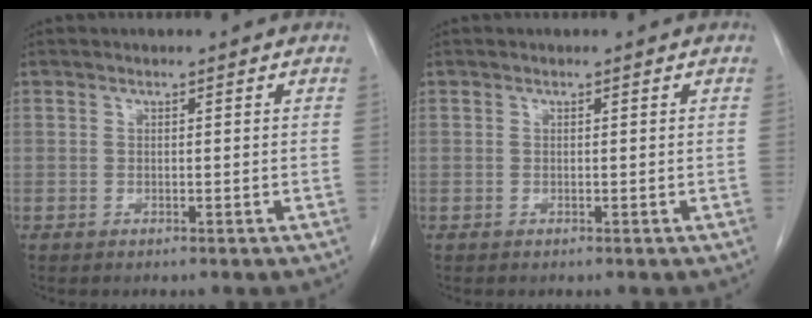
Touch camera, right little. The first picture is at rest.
{"total": 0.0}